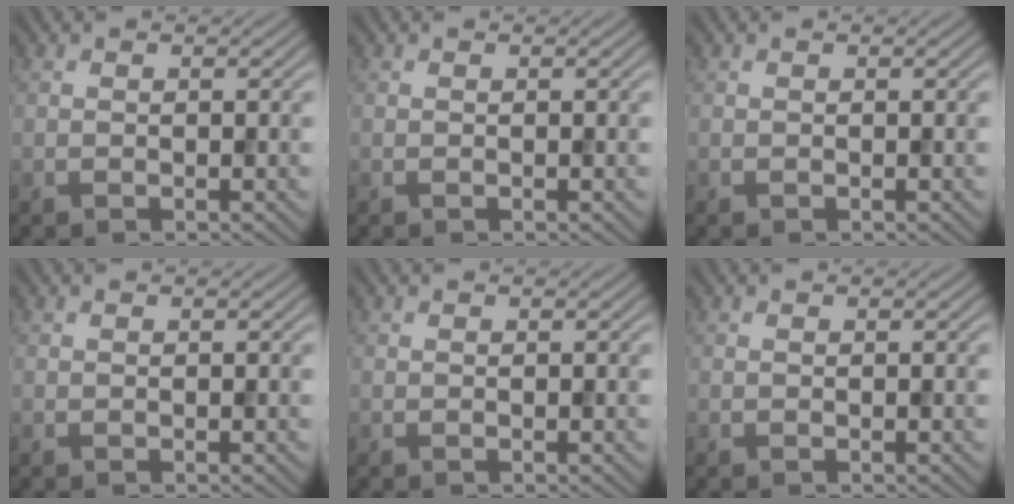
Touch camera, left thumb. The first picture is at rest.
{"total": 0.0}
{"total": 0.0}
{"total": 0.0}
{"total": 0.0}
{"total": 0.0}